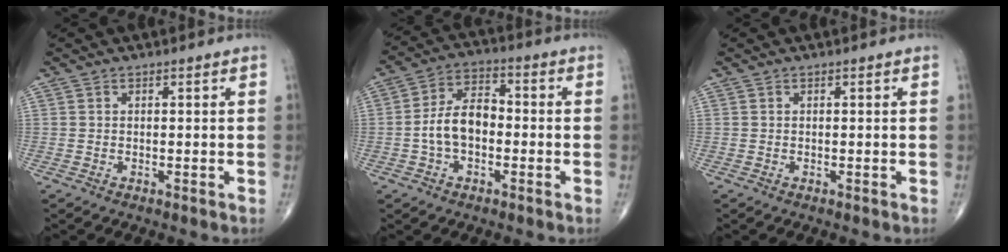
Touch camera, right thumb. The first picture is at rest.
{"total": 8.7, "force": [-1.4, 5.4, 6.7], "torque": [-0.117, 0.033, -0.037]}
{"total": 0.0}